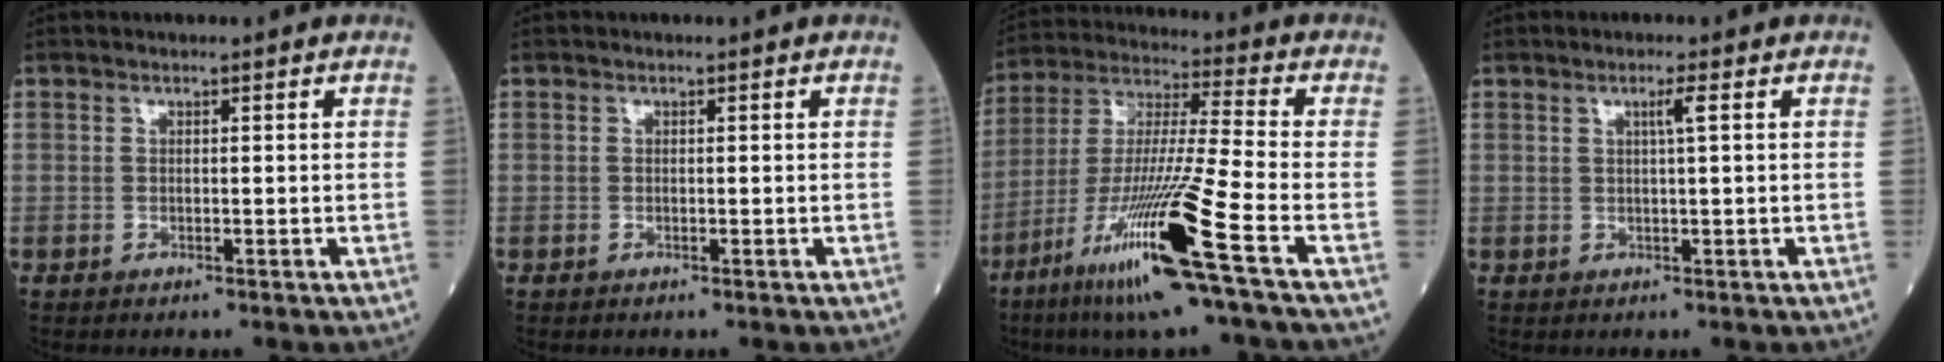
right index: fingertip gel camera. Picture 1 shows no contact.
{"total": 0.0}
{"total": 18.6, "force": [-9.0, -1.5, 16.2], "torque": [-0.339, -0.042, -0.172]}
{"total": 1.8, "force": [0.6, -0.4, 1.6], "torque": [-0.030, -0.002, 0.010]}